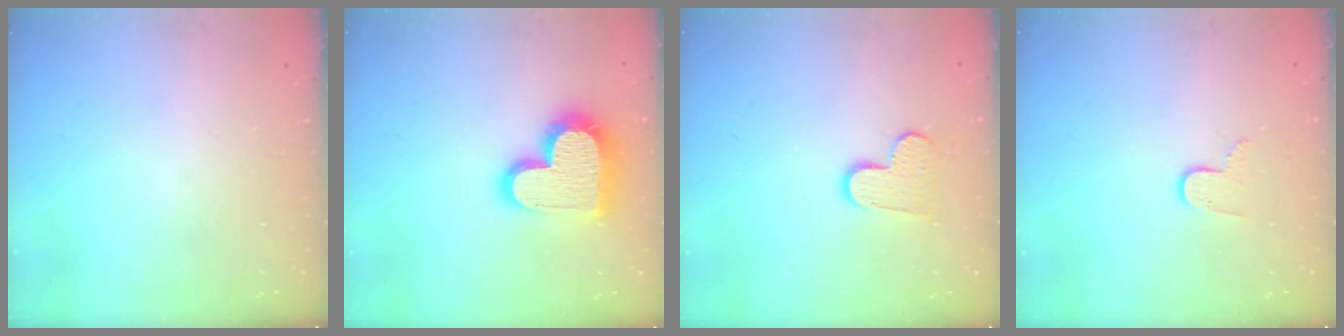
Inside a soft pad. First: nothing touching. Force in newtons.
{"total": 18.8, "press": 18.8, "slide": 1.6}
{"total": 9.3, "press": 9.3, "slide": 0.6}
{"total": 5.6, "press": 5.6, "slide": 0.4}